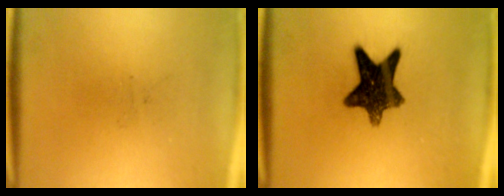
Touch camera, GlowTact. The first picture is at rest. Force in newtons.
{"total": 10.9}